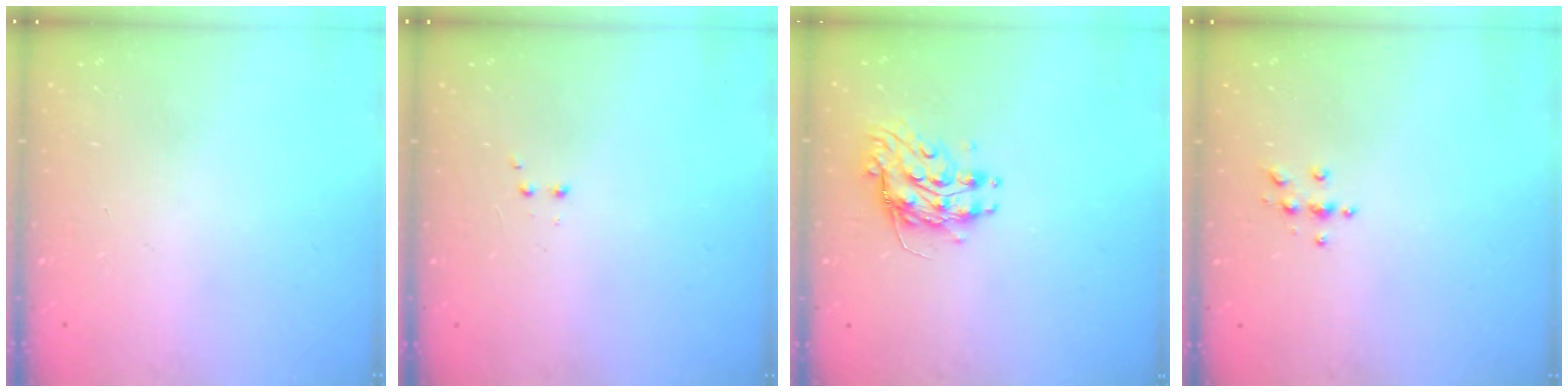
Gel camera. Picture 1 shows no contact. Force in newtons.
{"total": 2.0, "press": 1.8, "slide": 0.9}
{"total": 9.2, "press": 9.2, "slide": 0.1}
{"total": 3.8, "press": 3.8, "slide": 0.4}